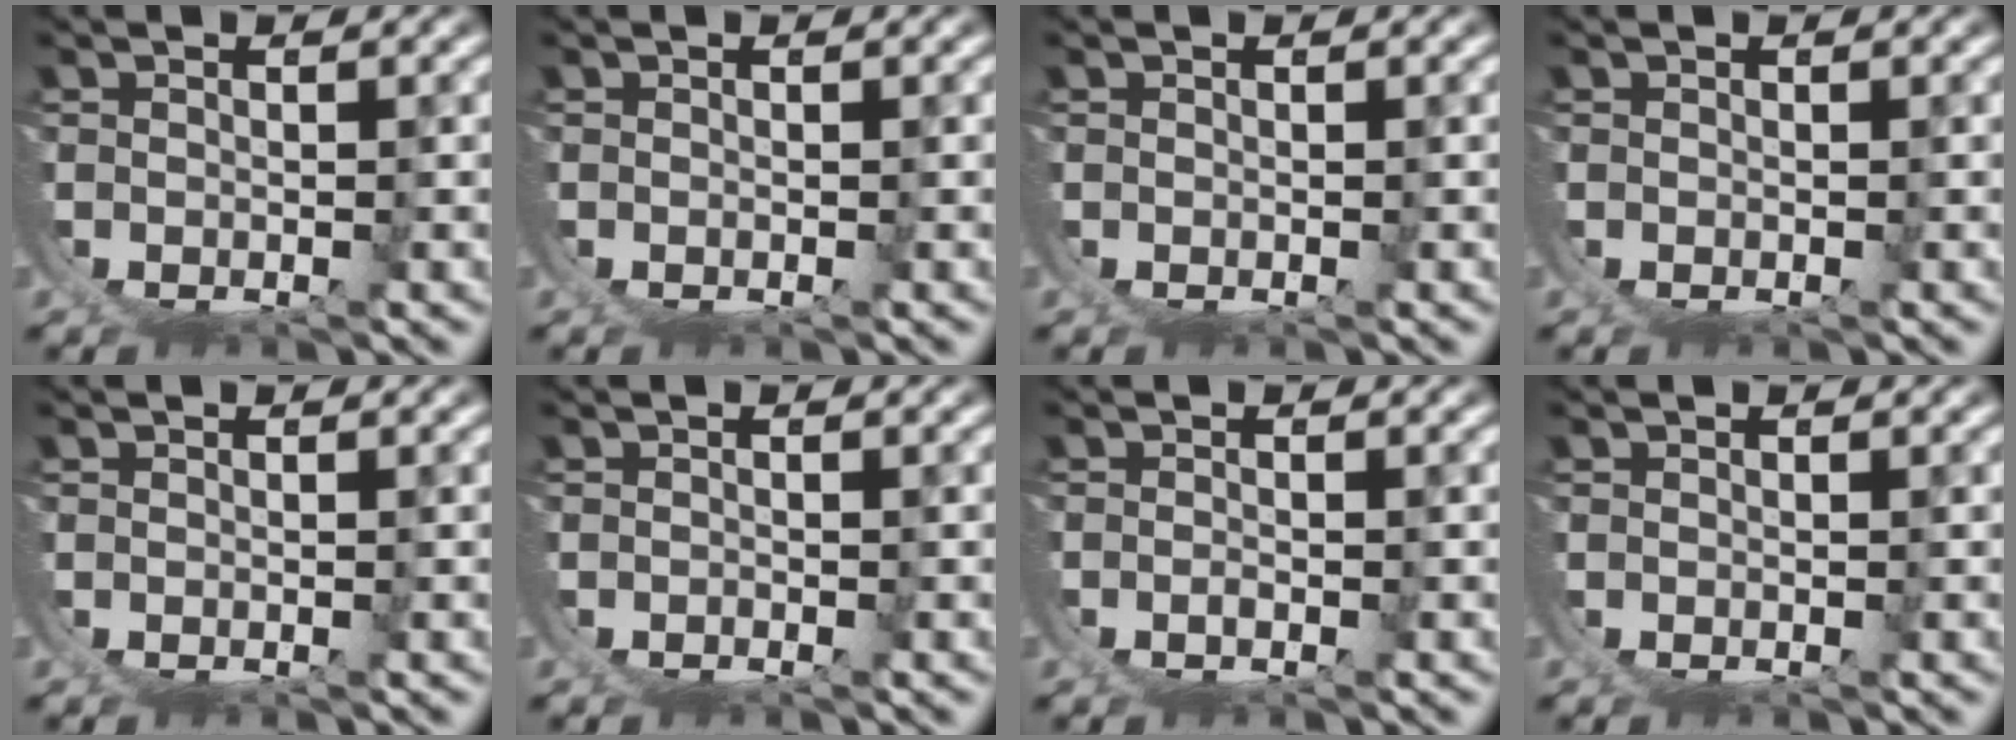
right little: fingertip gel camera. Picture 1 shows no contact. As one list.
[{"total": 0.0}, {"total": 0.0}, {"total": 0.0}, {"total": 0.0}, {"total": 0.6, "force": [-0.4, -0.5, -0.1], "torque": [0.002, -0.001, -0.007]}, {"total": 0.8, "force": [-0.1, -0.5, 0.6], "torque": [-0.011, 0.000, -0.004]}, {"total": 0.0}]